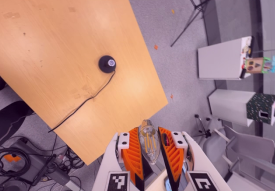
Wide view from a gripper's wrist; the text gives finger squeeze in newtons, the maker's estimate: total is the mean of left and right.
{"total": 8.4, "left": 7.5, "right": 9.2}